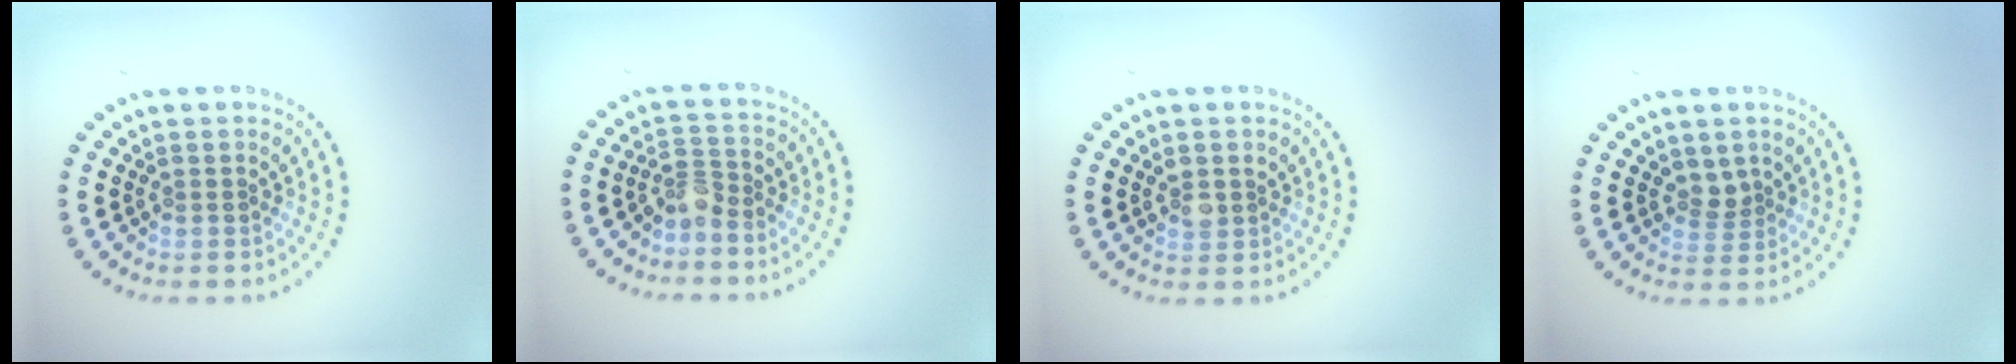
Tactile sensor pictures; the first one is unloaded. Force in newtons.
{"total": 2.0, "press": 1.5, "slide": 1.3}
{"total": 1.4, "press": 1.3, "slide": 0.5}
{"total": 1.5, "press": 1.0, "slide": 1.0}